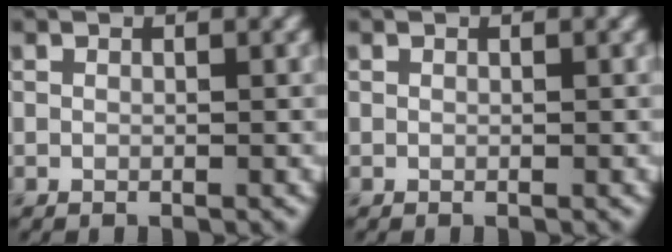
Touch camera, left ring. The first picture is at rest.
{"total": 0.0}